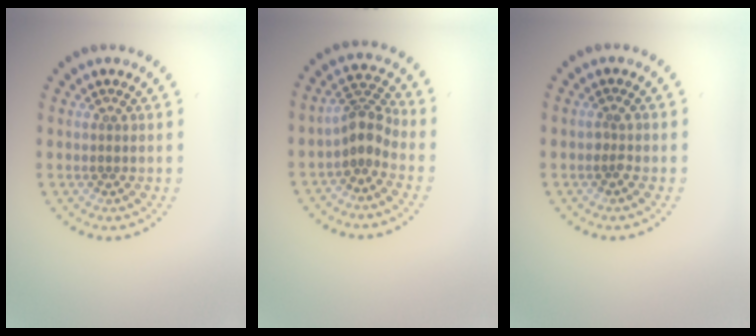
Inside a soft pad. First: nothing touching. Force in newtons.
{"total": 2.7, "press": 2.2, "slide": 1.7}
{"total": 0.7, "press": 0.6, "slide": 0.2}